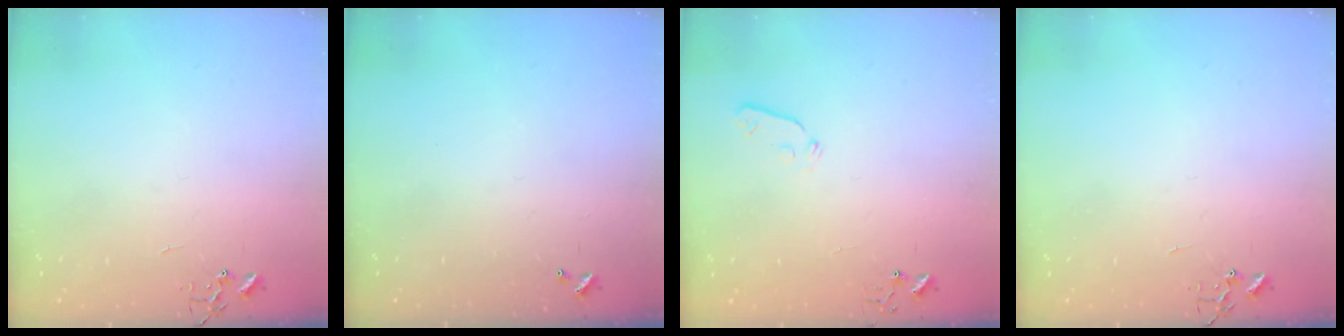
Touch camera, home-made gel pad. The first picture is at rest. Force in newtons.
{"total": 0.0}
{"total": 4.8, "press": 4.7, "slide": 0.7}
{"total": 0.0}